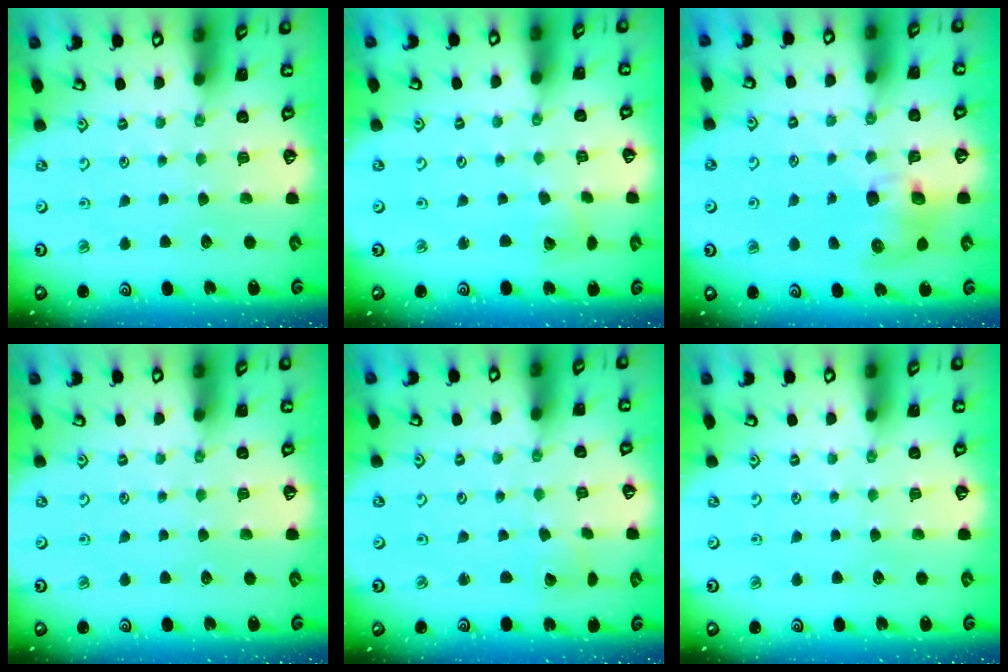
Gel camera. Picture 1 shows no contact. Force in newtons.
{"total": 2.8, "press": 2.8, "slide": 0.4}
{"total": 8.9, "press": 8.8, "slide": 1.4}
{"total": 0.0}
{"total": 2.0, "press": 2.0, "slide": 0.1}
{"total": 0.0}